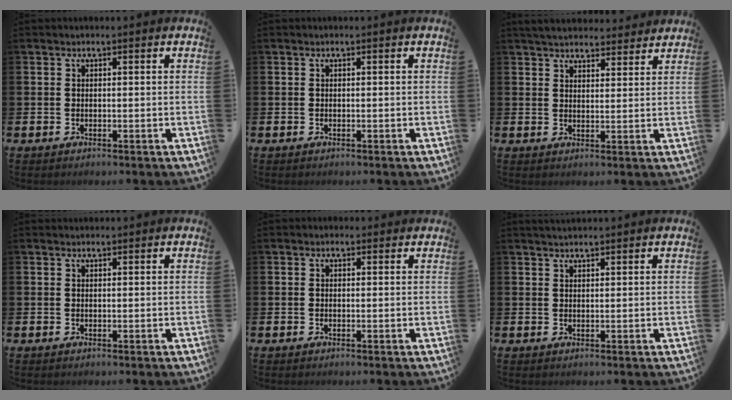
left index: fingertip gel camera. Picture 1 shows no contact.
{"total": 0.0}
{"total": 4.5, "force": [4.4, 0.9, 0.4], "torque": [-0.016, -0.021, 0.078]}
{"total": 0.9, "force": [0.8, 0.2, 0.0], "torque": [0.012, -0.005, 0.013]}
{"total": 0.7, "force": [0.4, 0.5, 0.1], "torque": [0.010, 0.002, 0.004]}
{"total": 1.9, "force": [1.8, 0.3, 0.4], "torque": [0.003, -0.007, 0.031]}